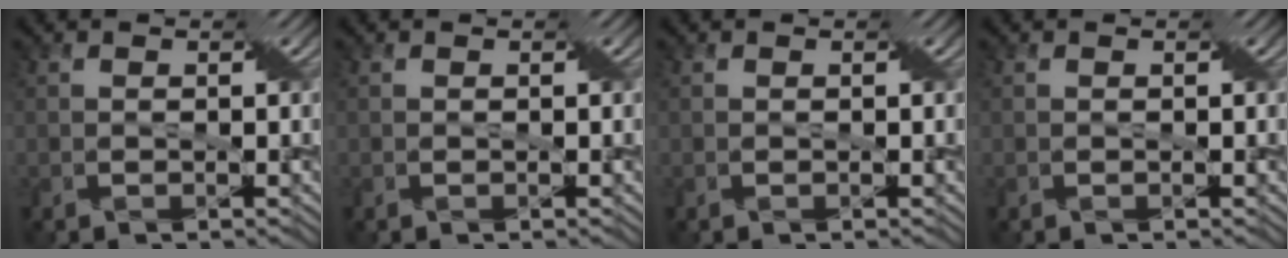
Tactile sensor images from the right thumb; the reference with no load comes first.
{"total": 0.0}
{"total": 0.0}
{"total": 0.0}